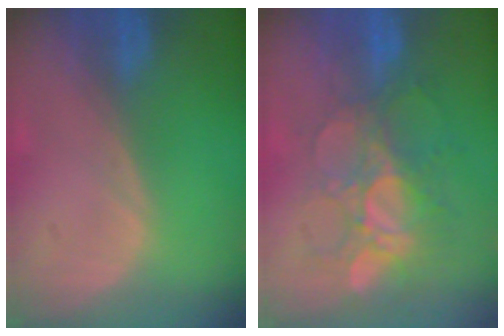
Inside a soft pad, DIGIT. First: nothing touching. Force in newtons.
{"total": 9.6, "press": 8.5, "slide": 4.4}